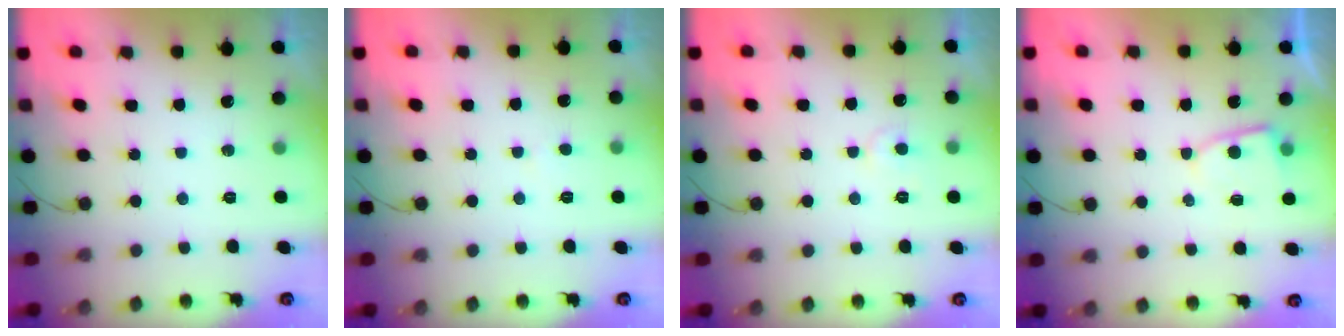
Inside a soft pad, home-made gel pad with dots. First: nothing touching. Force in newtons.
{"total": 1.8, "press": 1.8, "slide": 0.2}
{"total": 4.5, "press": 4.4, "slide": 0.4}
{"total": 4.6, "press": 4.6, "slide": 0.4}